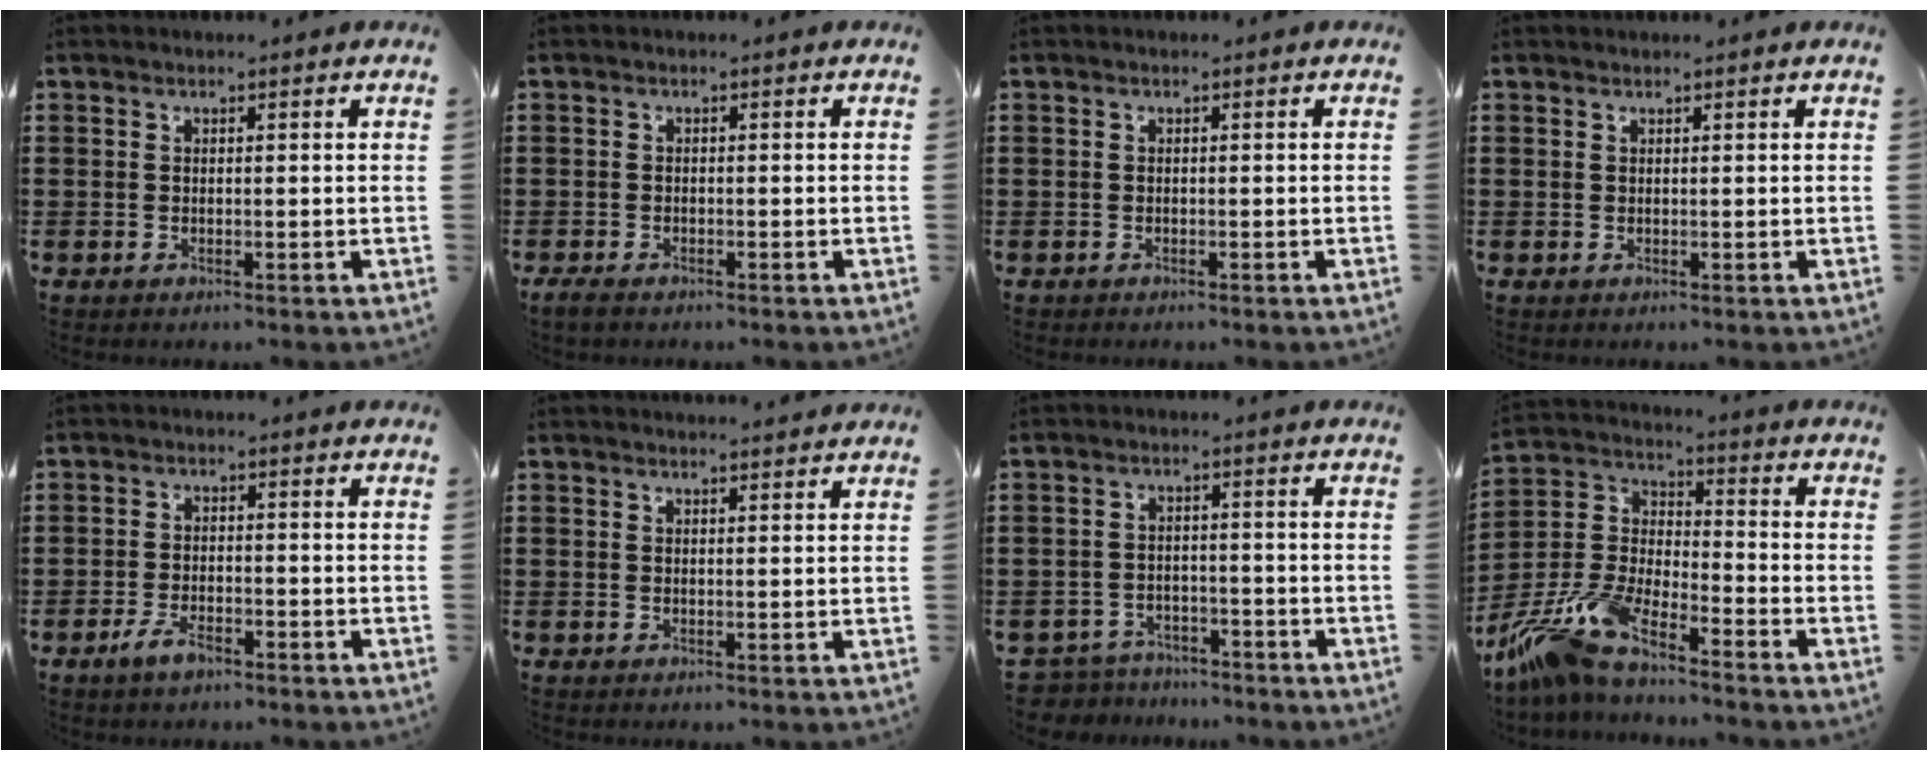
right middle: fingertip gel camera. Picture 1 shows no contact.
{"total": 1.5, "force": [-1.2, 0.7, 0.5], "torque": [-0.022, -0.001, -0.027]}
{"total": 0.7, "force": [-0.6, 0.2, 0.0], "torque": [-0.002, 0.002, -0.013]}
{"total": 0.0}
{"total": 3.6, "force": [-2.4, 1.4, 2.3], "torque": [-0.053, 0.001, -0.049]}
{"total": 1.2, "force": [1.2, -0.1, 0.1], "torque": [0.001, -0.003, 0.021]}
{"total": 4.1, "force": [-4.0, 0.7, -0.3], "torque": [-0.020, -0.005, -0.091]}
{"total": 11.0, "force": [-9.5, 1.8, 5.2], "torque": [-0.129, 0.008, -0.195]}